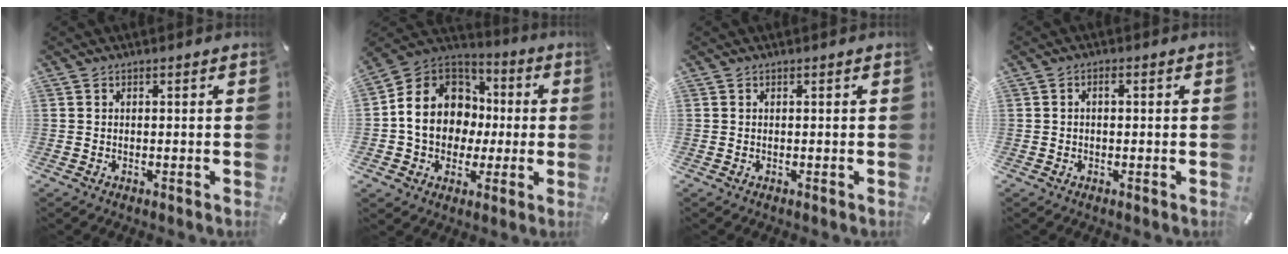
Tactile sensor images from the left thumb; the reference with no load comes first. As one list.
[{"total": 15.7, "force": [-0.7, 13.9, 7.2], "torque": [-0.151, 0.019, -0.006]}, {"total": 0.0}, {"total": 1.3, "force": [-0.1, 0.8, 1.1], "torque": [-0.022, 0.004, -0.003]}]